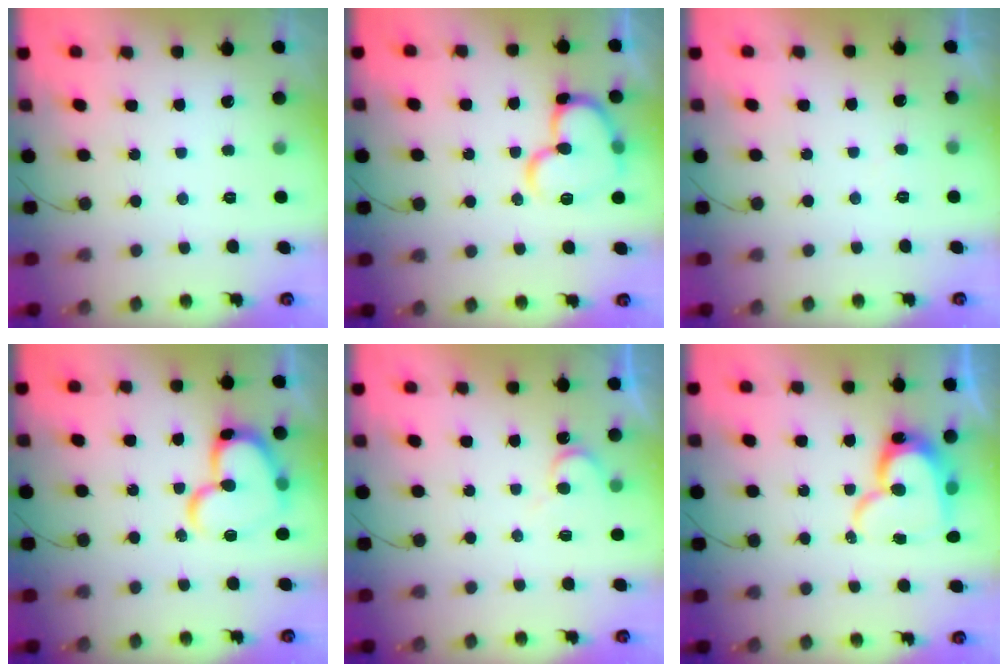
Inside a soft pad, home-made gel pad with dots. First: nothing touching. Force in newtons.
{"total": 15.5, "press": 15.4, "slide": 1.6}
{"total": 2.3, "press": 2.3, "slide": 0.2}
{"total": 17.6, "press": 17.5, "slide": 1.4}
{"total": 6.5, "press": 6.5, "slide": 0.3}
{"total": 15.3, "press": 15.2, "slide": 1.6}